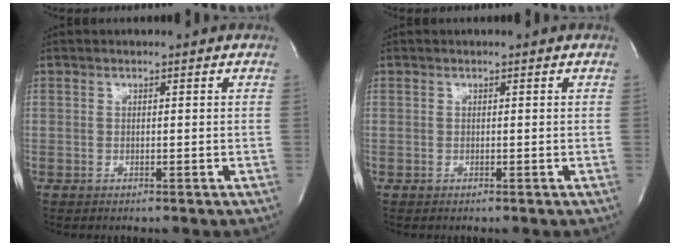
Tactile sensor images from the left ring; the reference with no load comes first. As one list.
[{"total": 0.0}]